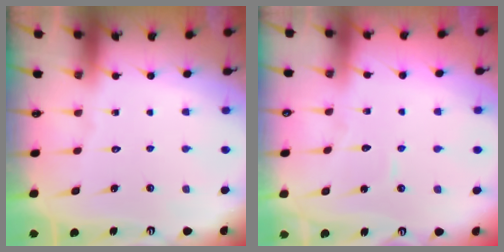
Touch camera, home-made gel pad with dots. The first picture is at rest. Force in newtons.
{"total": 4.0, "press": 4.0, "slide": 0.2}